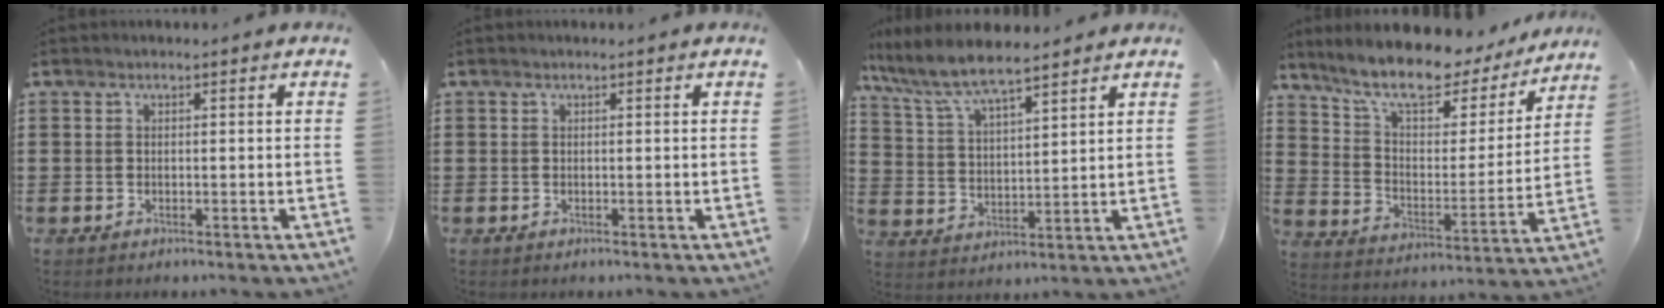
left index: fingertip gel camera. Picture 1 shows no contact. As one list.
[{"total": 0.0}, {"total": 7.1, "force": [6.3, 1.0, 3.2], "torque": [-0.087, -0.026, 0.109]}, {"total": 10.7, "force": [9.0, 2.4, 5.2], "torque": [-0.123, -0.058, 0.152]}]